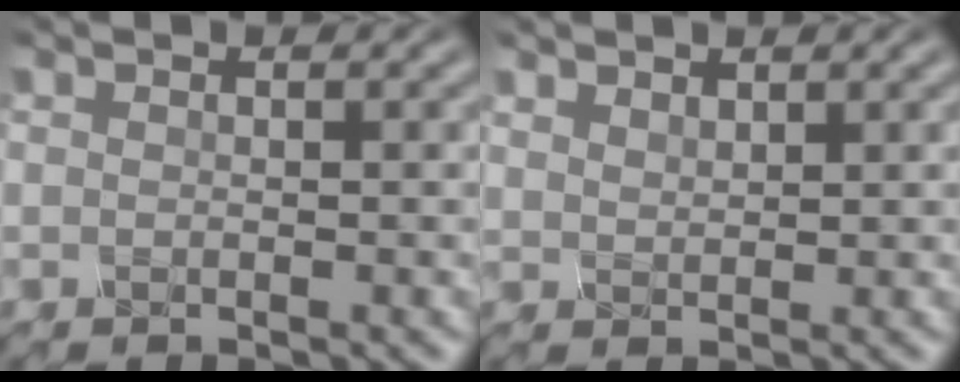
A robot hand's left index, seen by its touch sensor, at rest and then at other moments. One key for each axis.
{"total": 1.1, "fx": 1.0, "fy": -0.2, "fz": -0.5, "tx": 0.002, "ty": 0.002, "tz": 0.033}